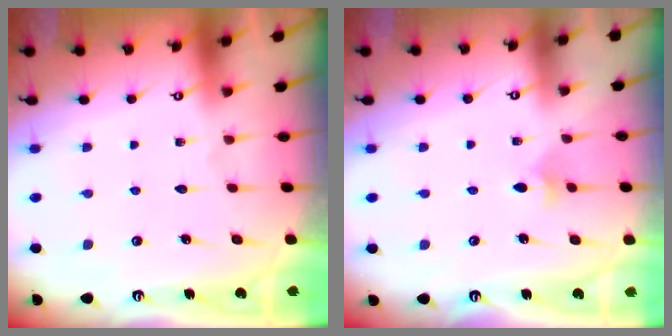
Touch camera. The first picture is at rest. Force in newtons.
{"total": 4.1, "press": 4.0, "slide": 1.0}